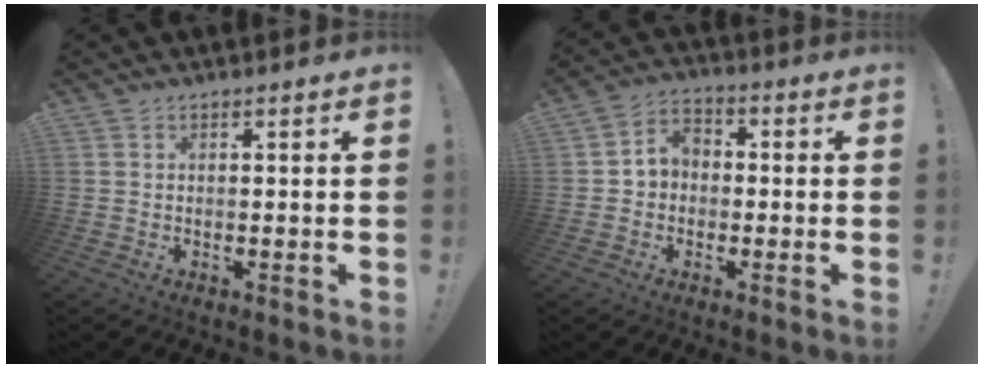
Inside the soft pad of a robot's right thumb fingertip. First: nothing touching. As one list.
[{"total": 5.9, "force": [-1.0, 5.2, 2.5], "torque": [-0.039, 0.025, -0.014]}]